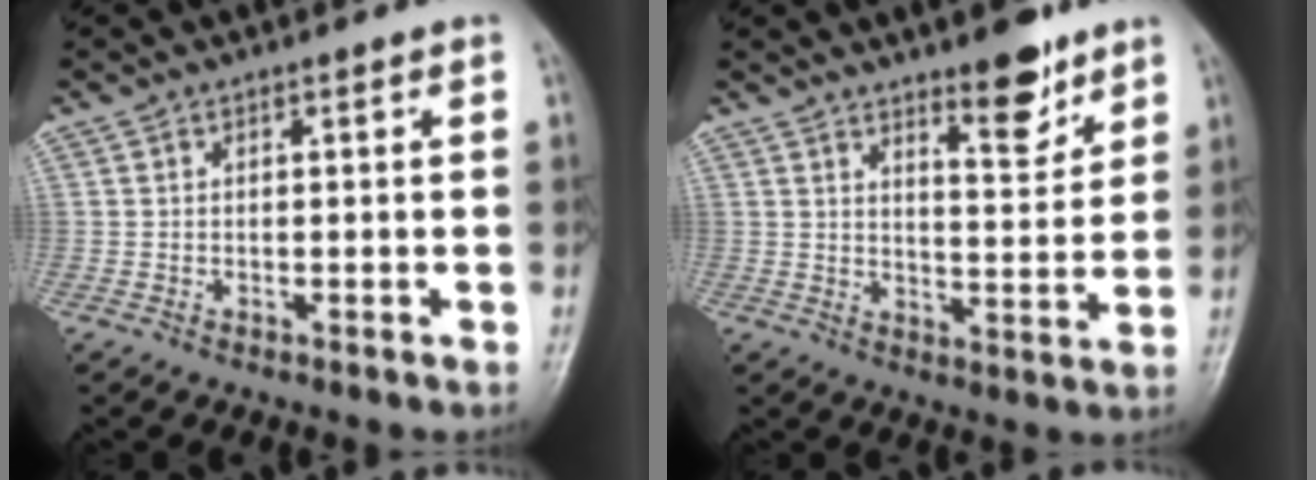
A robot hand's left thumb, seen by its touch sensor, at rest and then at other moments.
{"total": 8.2, "force": [5.8, 2.6, 5.2], "torque": [-0.057, -0.045, 0.087]}